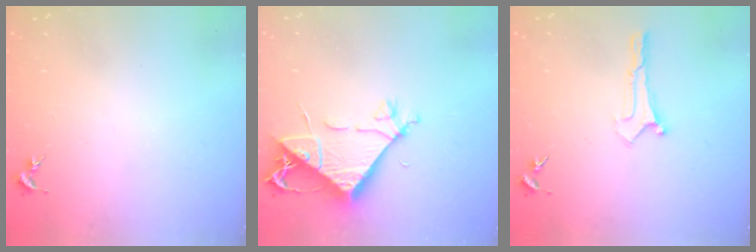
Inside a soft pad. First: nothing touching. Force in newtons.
{"total": 7.7, "press": 7.6, "slide": 1.1}
{"total": 0.0}